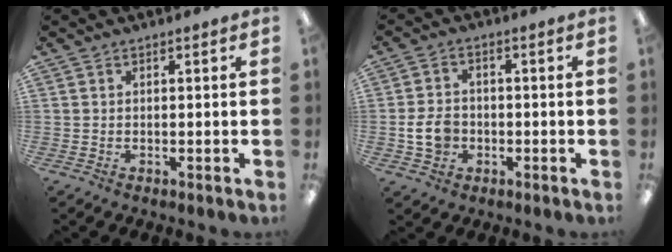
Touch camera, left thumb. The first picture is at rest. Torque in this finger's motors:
{"motor_torque": [-0.36, 0.59, 0.31, -0.26, 0.05]}